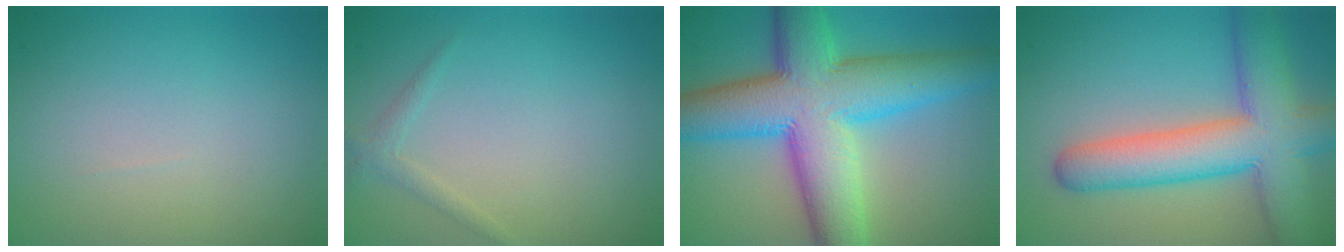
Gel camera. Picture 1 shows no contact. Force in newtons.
{"total": 1.1, "press": 1.1, "slide": 0.1}
{"total": 12.5, "press": 12.5, "slide": 0.2}
{"total": 9.1, "press": 9.1, "slide": 0.4}